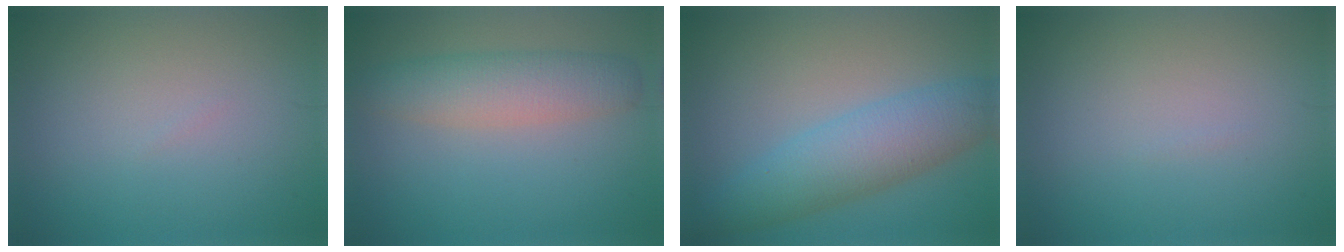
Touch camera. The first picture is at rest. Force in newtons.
{"total": 4.2, "press": 4.2, "slide": 0.1}
{"total": 5.7, "press": 5.7, "slide": 0.3}
{"total": 0.0}